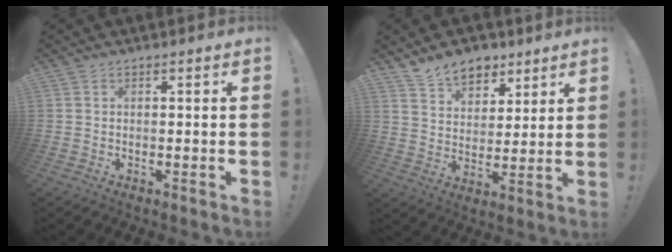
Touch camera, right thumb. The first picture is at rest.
{"total": 10.5, "force": [7.8, 6.4, 3.0], "torque": [-0.053, -0.050, 0.154]}